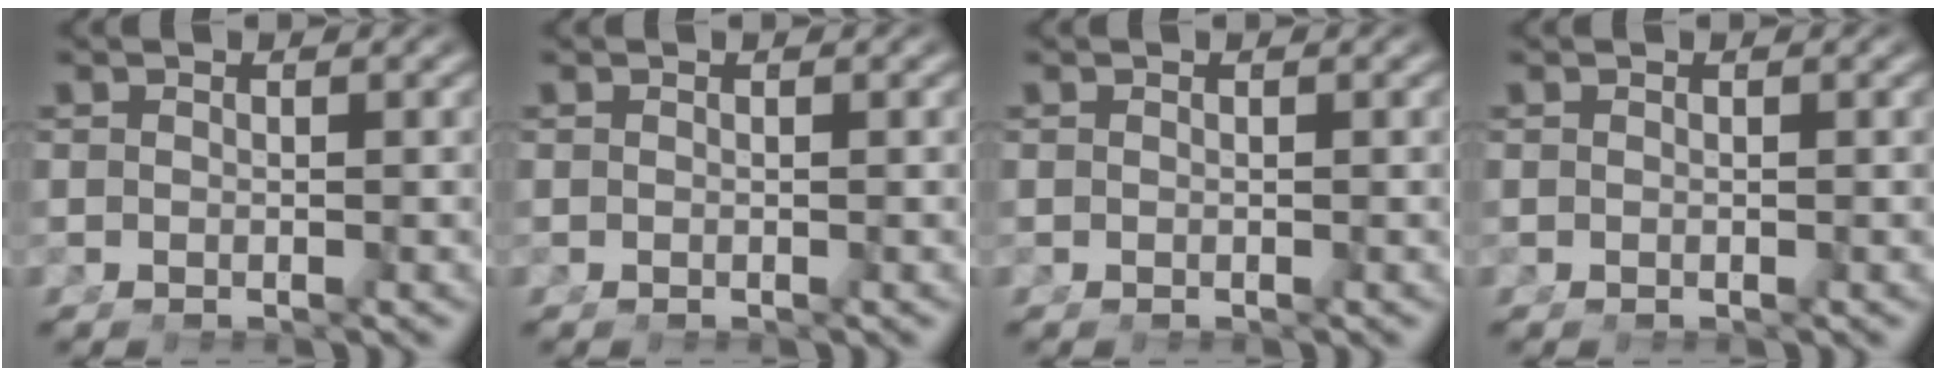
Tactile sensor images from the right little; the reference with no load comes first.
{"total": 0.0}
{"total": 0.0}
{"total": 0.0}